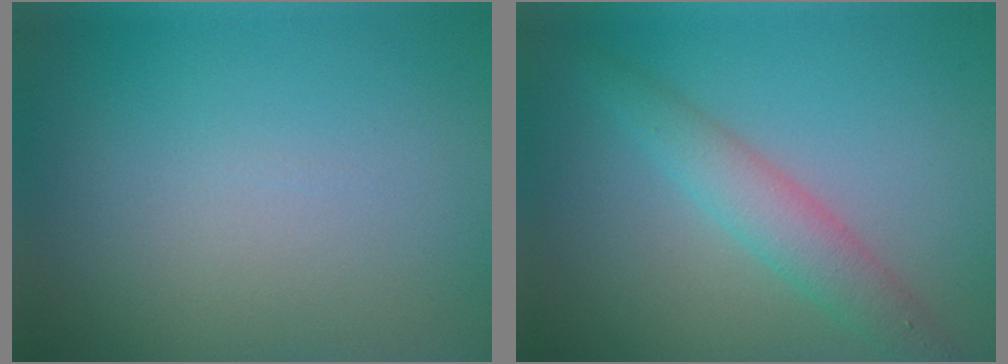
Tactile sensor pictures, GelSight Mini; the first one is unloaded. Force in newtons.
{"total": 3.3, "press": 3.3, "slide": 0.0}